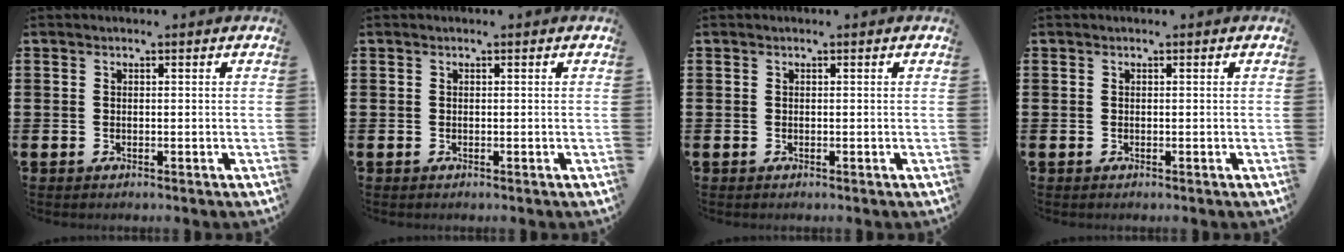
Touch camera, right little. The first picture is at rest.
{"total": 0.0}
{"total": 0.0}
{"total": 0.0}